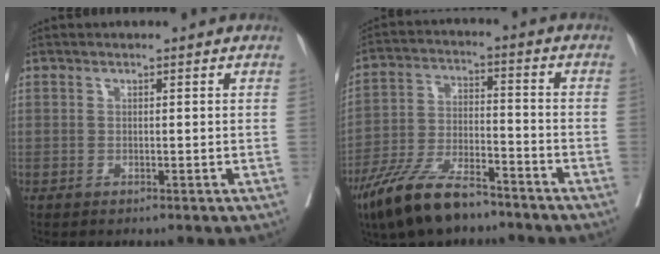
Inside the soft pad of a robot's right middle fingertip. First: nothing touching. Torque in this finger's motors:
{"motor_torque": [1.08, -1.06, 0.20, 0.14]}